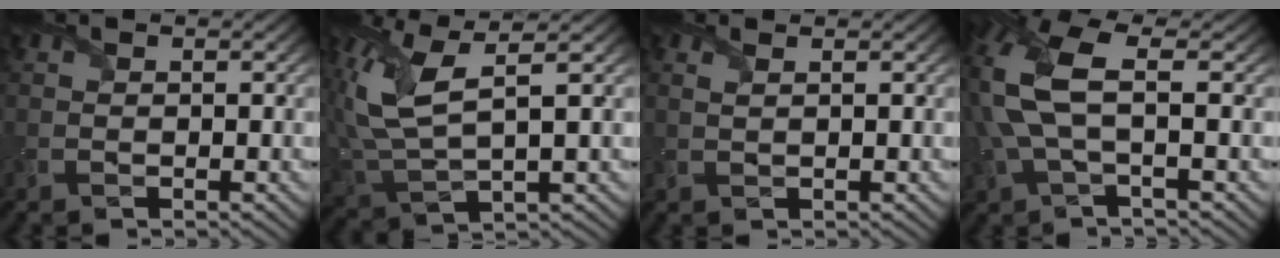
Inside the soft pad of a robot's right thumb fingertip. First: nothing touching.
{"total": 10.8, "force": [3.0, 4.3, 9.5], "torque": [-0.239, 0.005, 0.059]}
{"total": 0.9, "force": [0.5, 0.1, 0.8], "torque": [-0.015, -0.002, 0.014]}
{"total": 9.5, "force": [0.8, 4.1, 8.5], "torque": [-0.227, 0.010, 0.009]}